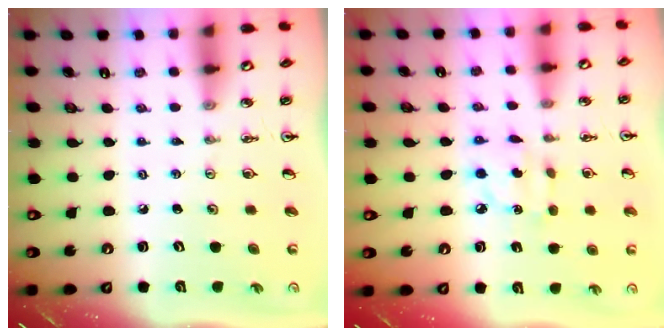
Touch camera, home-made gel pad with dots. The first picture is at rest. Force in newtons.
{"total": 4.4, "press": 4.4, "slide": 0.1}